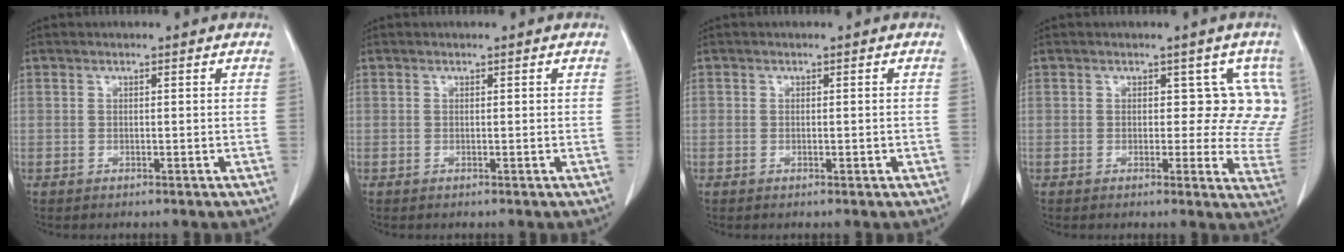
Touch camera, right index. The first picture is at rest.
{"total": 0.0}
{"total": 0.8, "force": [-0.2, 0.5, 0.6], "torque": [-0.011, 0.004, 0.000]}
{"total": 7.9, "force": [2.4, 4.6, 5.9], "torque": [-0.031, 0.000, 0.017]}